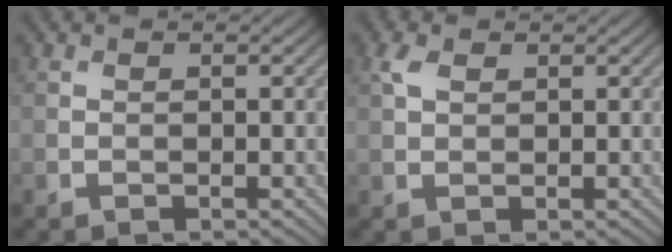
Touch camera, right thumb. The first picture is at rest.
{"total": 2.2, "force": [1.1, 1.3, 1.4], "torque": [-0.037, 0.005, 0.021]}